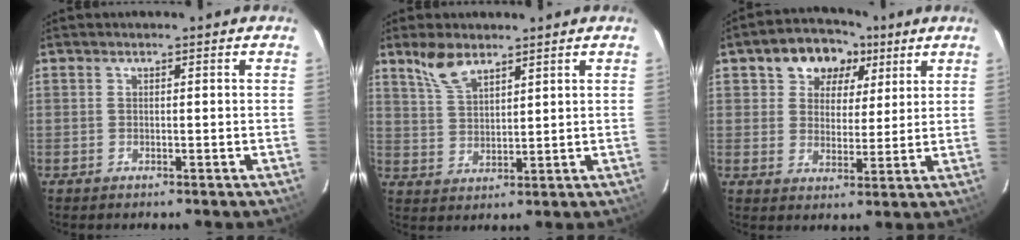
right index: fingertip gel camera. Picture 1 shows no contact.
{"total": 6.3, "force": [4.7, 2.4, 3.3], "torque": [-0.065, 0.008, 0.099]}
{"total": 10.0, "force": [5.0, 7.5, 4.4], "torque": [-0.088, 0.025, 0.080]}